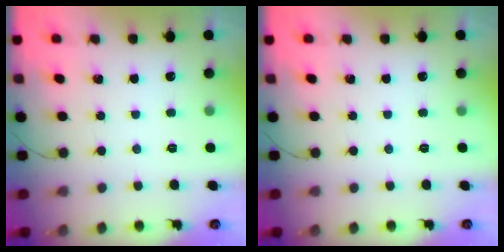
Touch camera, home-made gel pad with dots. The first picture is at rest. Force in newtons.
{"total": 0.0}